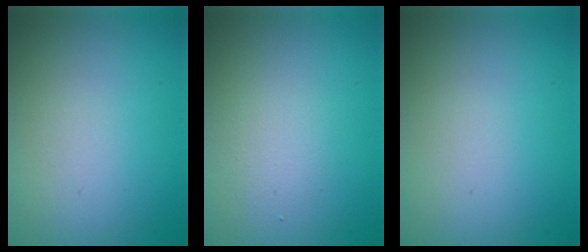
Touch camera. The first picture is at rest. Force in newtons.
{"total": 1.6, "press": 1.6, "slide": 0.1}
{"total": 0.0}